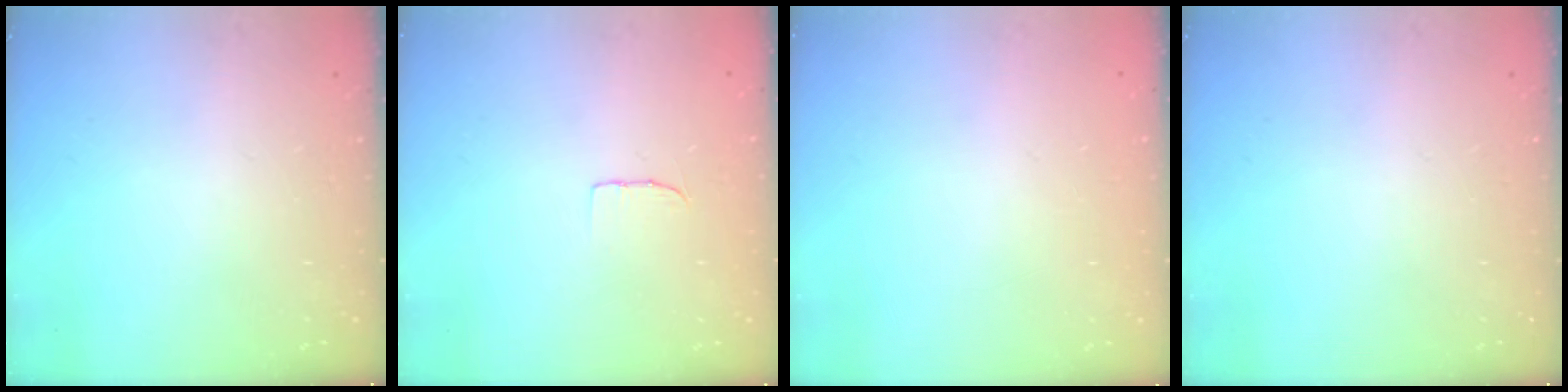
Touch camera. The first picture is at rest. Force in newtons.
{"total": 4.4, "press": 4.3, "slide": 0.4}
{"total": 0.0}
{"total": 0.0}